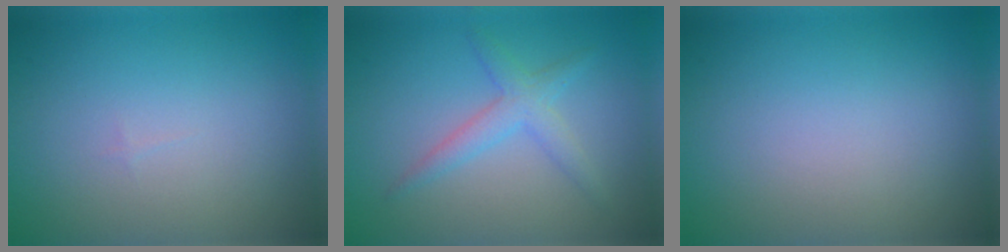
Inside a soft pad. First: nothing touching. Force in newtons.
{"total": 2.5, "press": 2.5, "slide": 0.1}
{"total": 0.0}